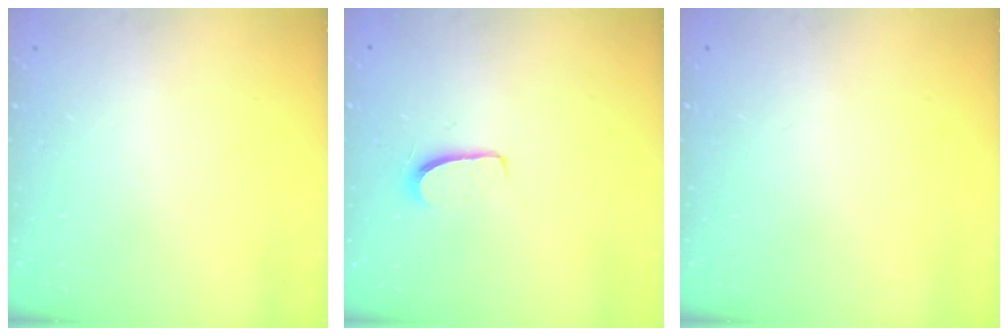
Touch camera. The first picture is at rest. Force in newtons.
{"total": 5.8, "press": 5.8, "slide": 0.5}
{"total": 0.0}